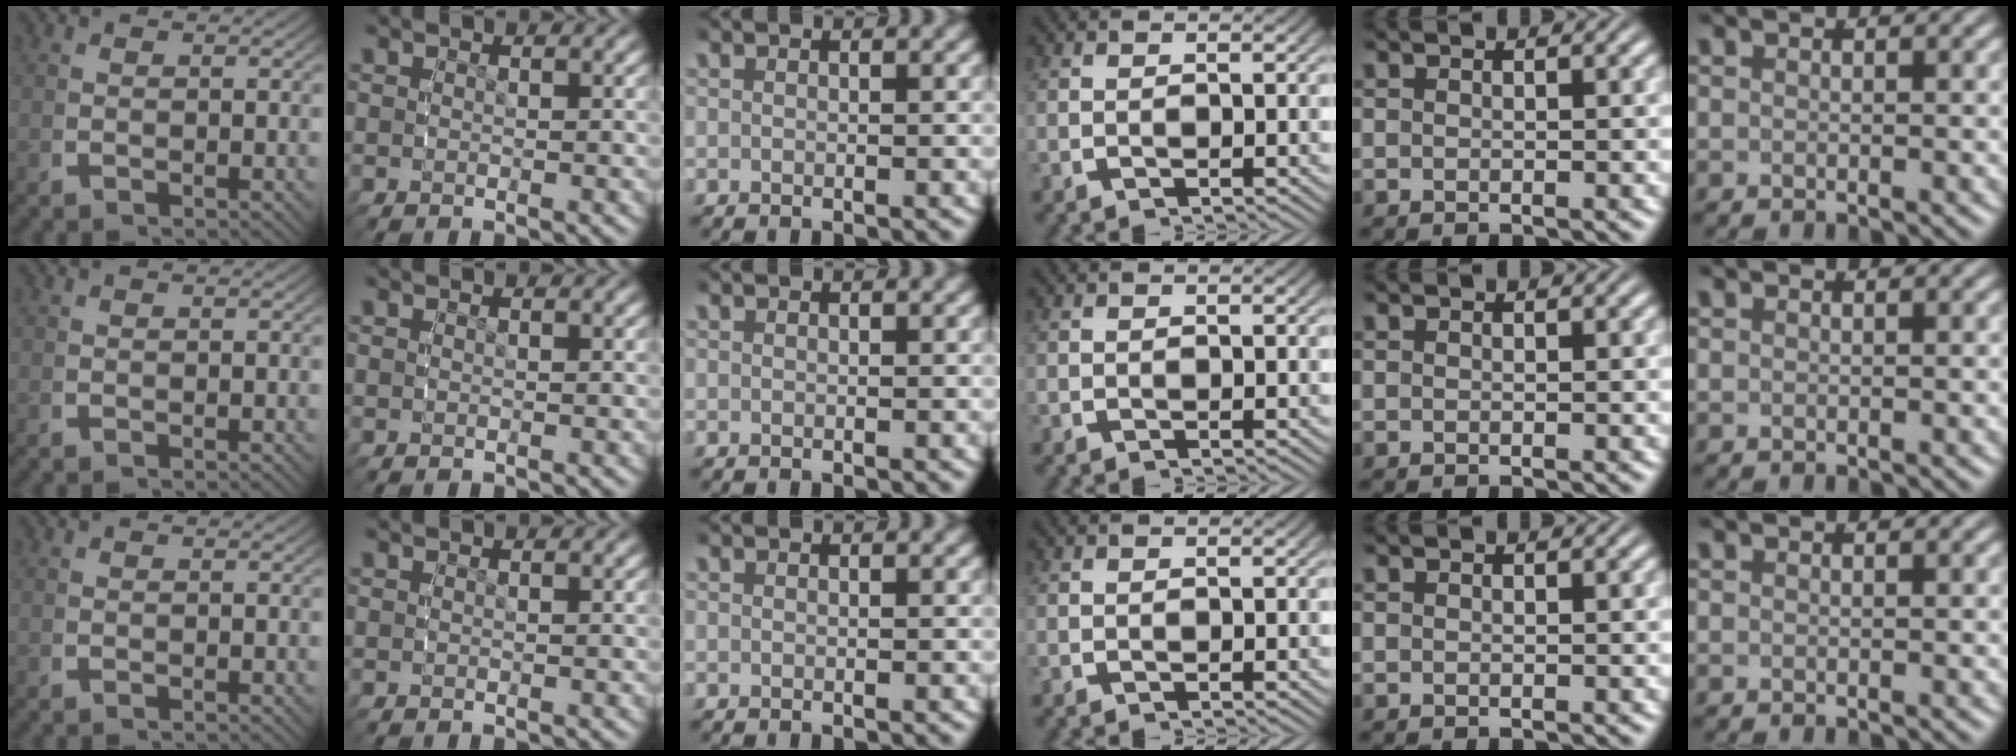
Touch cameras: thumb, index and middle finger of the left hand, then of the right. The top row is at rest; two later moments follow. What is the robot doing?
{"motion": "reach", "object": "backpack"}